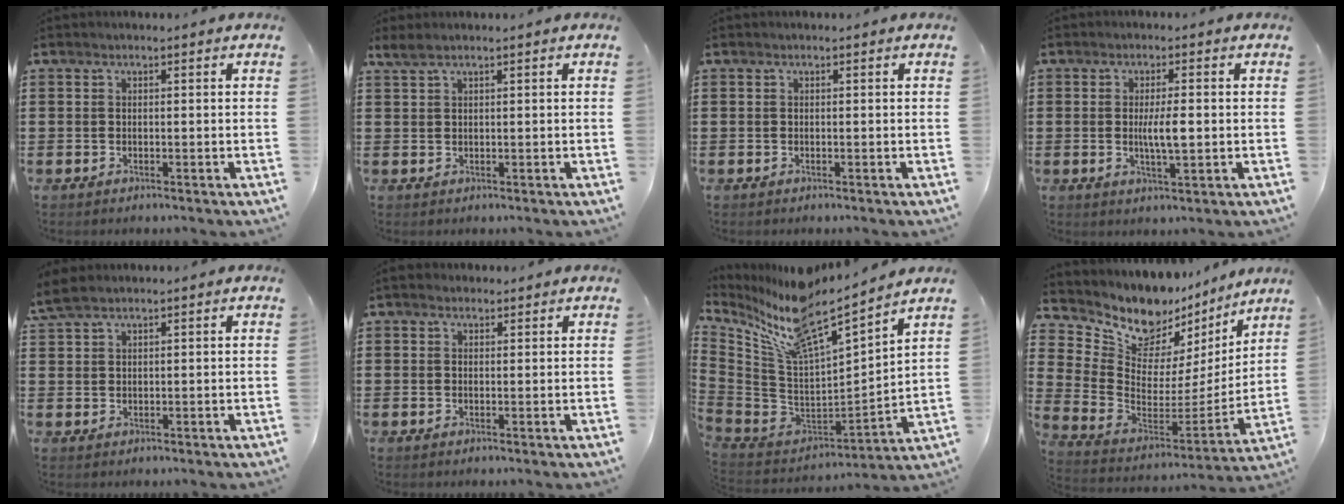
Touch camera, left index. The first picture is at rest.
{"total": 1.6, "force": [1.1, 0.2, 1.1], "torque": [-0.024, 0.001, 0.021]}
{"total": 0.0}
{"total": 4.5, "force": [0.0, 1.0, 4.4], "torque": [-0.086, -0.004, -0.004]}
{"total": 3.4, "force": [2.5, 1.1, 2.0], "torque": [-0.046, 0.006, 0.048]}
{"total": 1.7, "force": [1.5, 0.8, 0.5], "torque": [-0.012, 0.008, 0.028]}
{"total": 11.0, "force": [8.6, 1.8, 6.6], "torque": [-0.170, -0.067, 0.141]}
{"total": 8.9, "force": [7.5, 4.4, 1.6], "torque": [-0.068, -0.074, 0.133]}